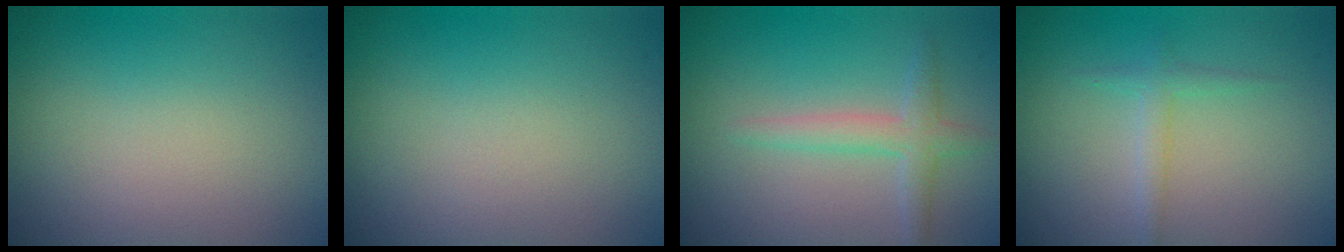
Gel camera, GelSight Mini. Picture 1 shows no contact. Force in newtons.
{"total": 0.0}
{"total": 2.2, "press": 2.2, "slide": 0.0}
{"total": 1.3, "press": 1.3, "slide": 0.1}